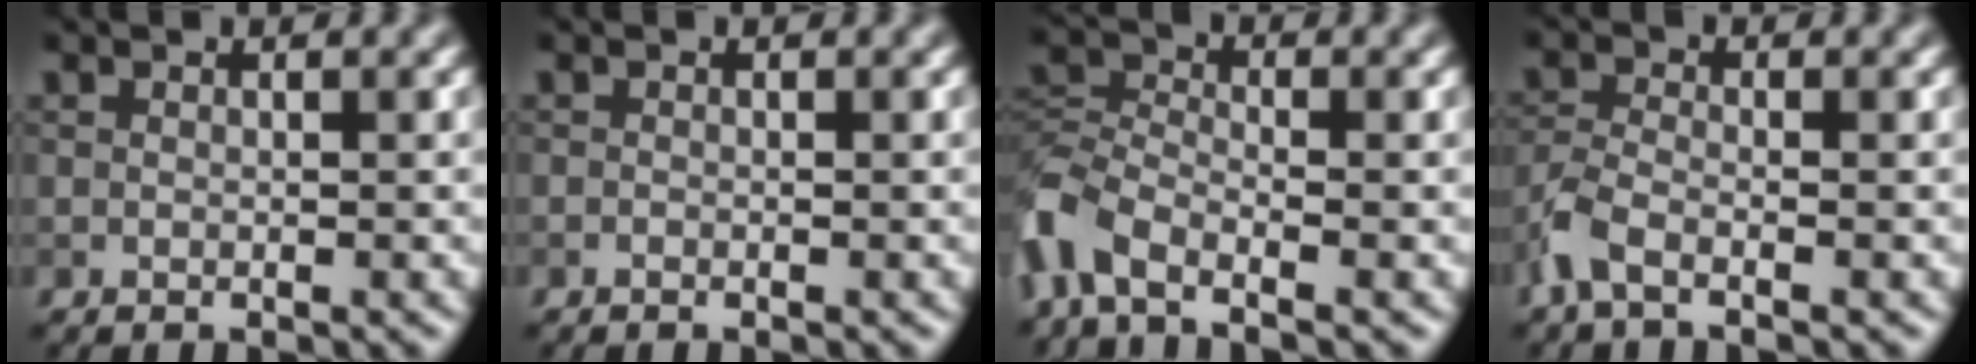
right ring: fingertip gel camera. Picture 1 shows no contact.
{"total": 0.0}
{"total": 6.2, "force": [-3.8, 3.0, 4.0], "torque": [-0.090, -0.004, -0.092]}
{"total": 3.2, "force": [-2.1, 1.0, 2.2], "torque": [-0.057, -0.005, -0.059]}